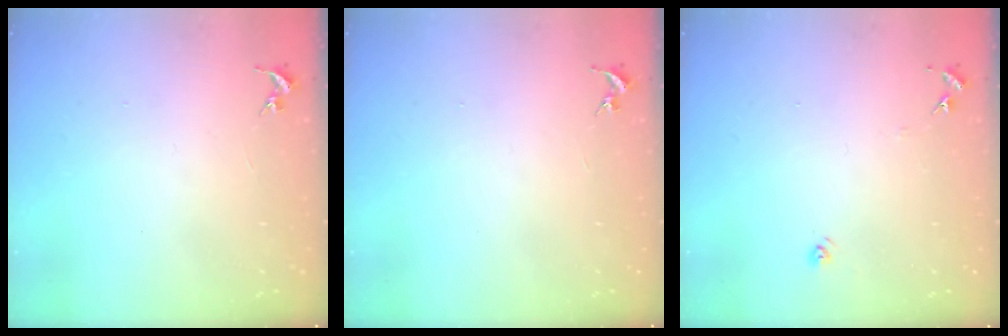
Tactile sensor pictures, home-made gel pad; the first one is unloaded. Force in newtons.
{"total": 0.0}
{"total": 5.9, "press": 5.9, "slide": 0.5}